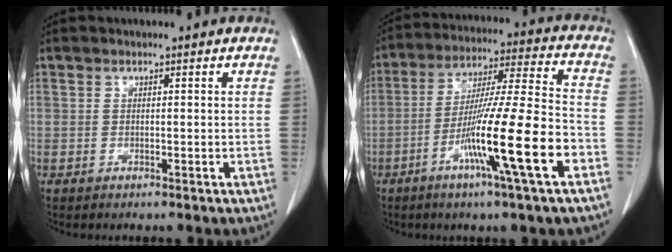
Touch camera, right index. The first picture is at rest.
{"total": 16.8, "force": [-6.7, -0.8, 15.4], "torque": [-0.275, -0.015, -0.119]}